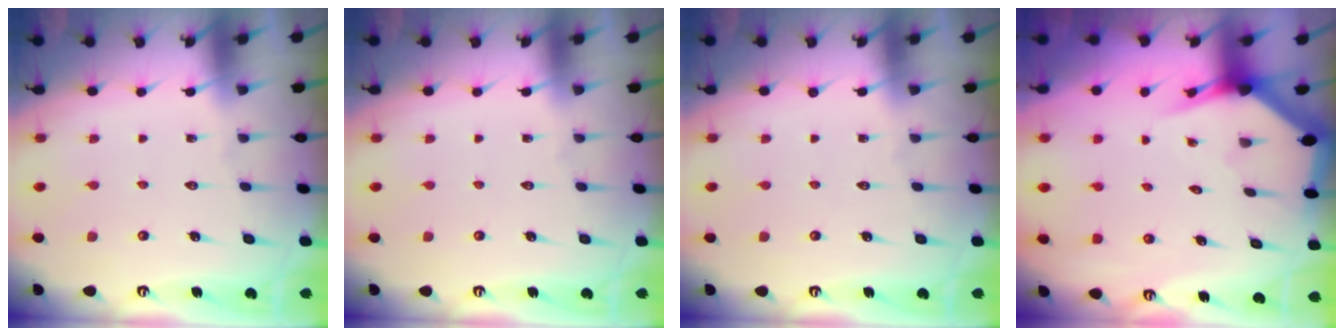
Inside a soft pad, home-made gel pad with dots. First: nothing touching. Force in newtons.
{"total": 0.0}
{"total": 0.0}
{"total": 2.9, "press": 2.9, "slide": 0.2}